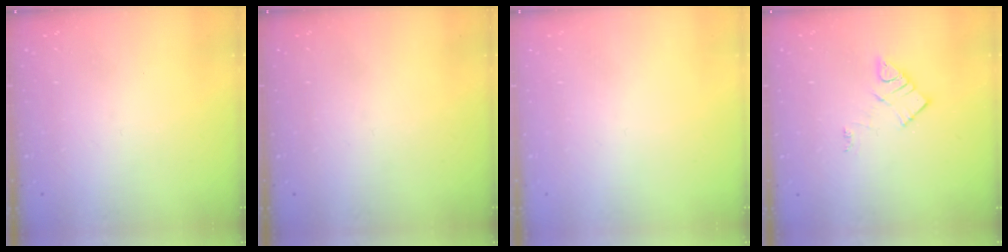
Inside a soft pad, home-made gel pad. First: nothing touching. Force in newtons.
{"total": 0.0}
{"total": 1.5, "press": 1.5, "slide": 0.1}
{"total": 8.2, "press": 8.2, "slide": 0.5}